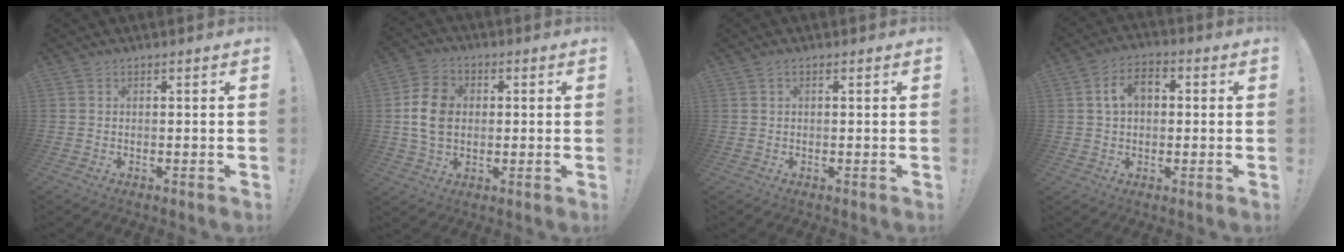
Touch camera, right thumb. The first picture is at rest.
{"total": 11.2, "force": [0.4, 8.6, 7.1], "torque": [-0.123, 0.012, 0.010]}
{"total": 0.9, "force": [0.4, 0.3, 0.7], "torque": [-0.014, 0.001, 0.006]}
{"total": 7.7, "force": [1.6, 5.3, 5.3], "torque": [-0.085, 0.012, 0.028]}